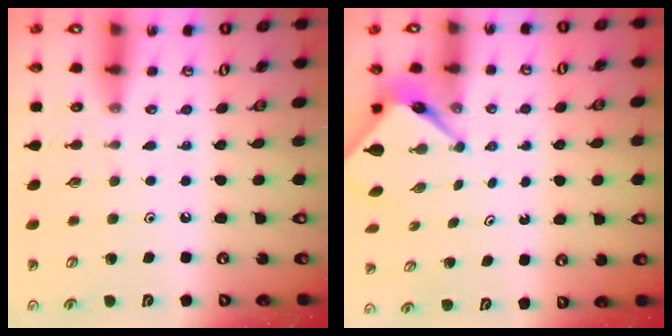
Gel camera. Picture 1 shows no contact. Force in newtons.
{"total": 3.9, "press": 3.9, "slide": 0.2}